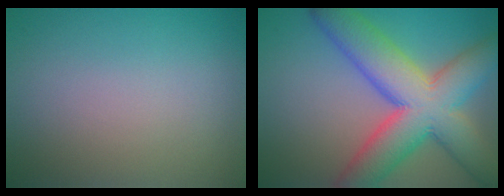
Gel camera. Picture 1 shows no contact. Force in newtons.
{"total": 11.4, "press": 11.4, "slide": 0.5}